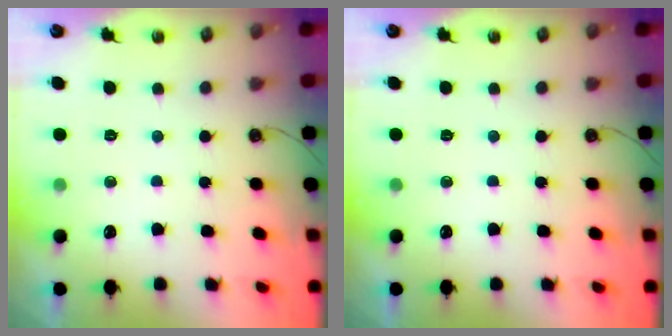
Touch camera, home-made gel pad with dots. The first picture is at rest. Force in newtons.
{"total": 0.0}